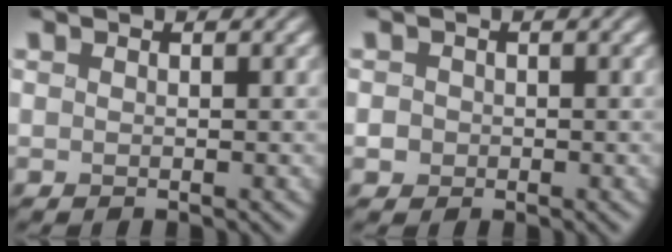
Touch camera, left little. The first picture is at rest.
{"total": 1.1, "force": [-0.4, 1.0, 0.1], "torque": [0.002, -0.003, -0.004]}